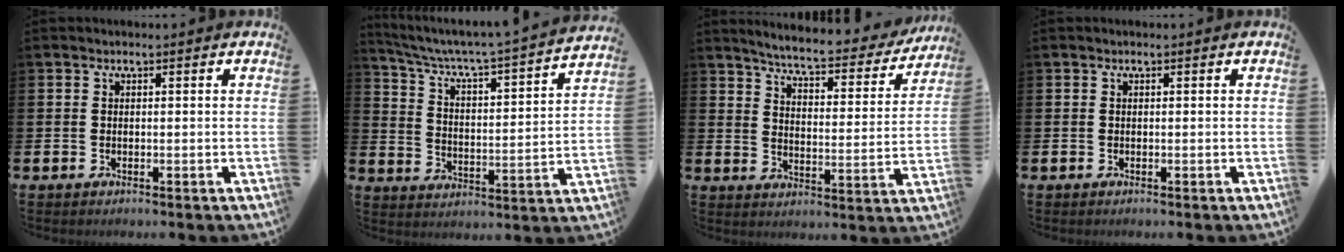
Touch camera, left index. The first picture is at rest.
{"total": 5.2, "force": [4.6, 0.3, 2.4], "torque": [-0.074, -0.046, 0.068]}
{"total": 5.9, "force": [5.5, 0.4, 2.2], "torque": [-0.063, -0.044, 0.087]}
{"total": 0.0}